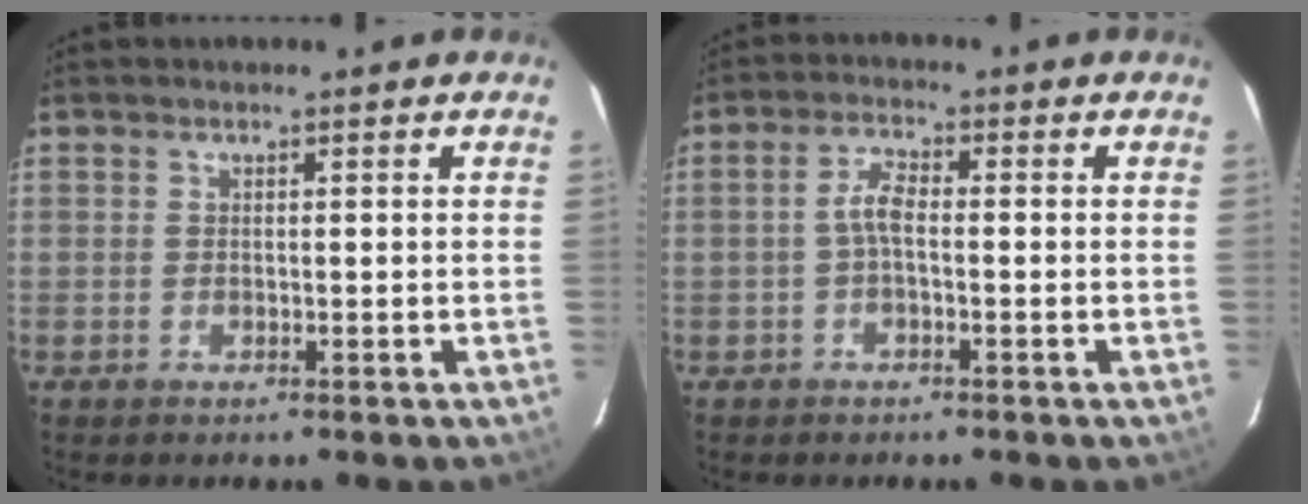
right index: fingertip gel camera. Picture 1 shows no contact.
{"total": 3.0, "force": [-0.7, 1.0, 2.8], "torque": [-0.062, 0.010, -0.015]}